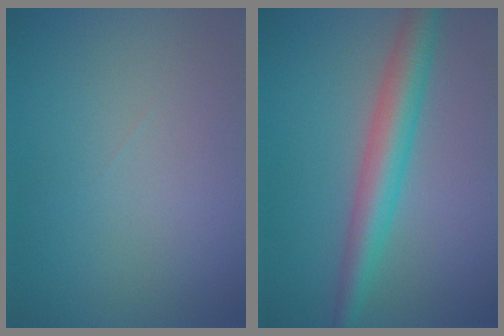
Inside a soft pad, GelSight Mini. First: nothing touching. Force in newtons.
{"total": 4.7, "press": 4.7, "slide": 0.1}